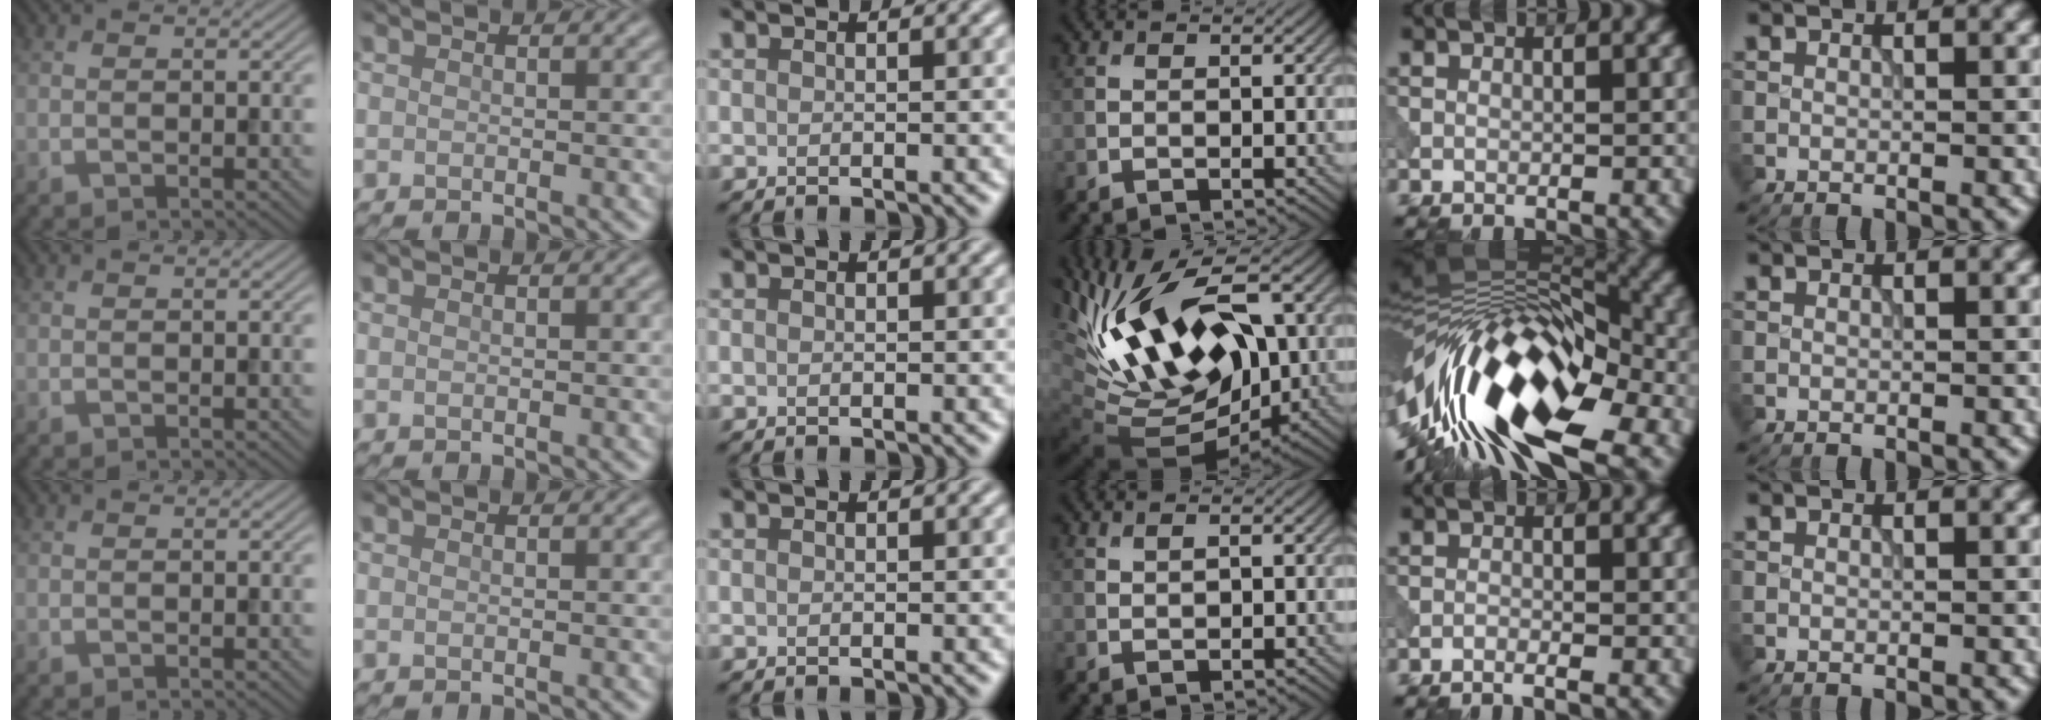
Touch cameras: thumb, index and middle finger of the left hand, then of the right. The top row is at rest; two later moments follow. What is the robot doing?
{"motion": "extract", "object": "peg toy"}